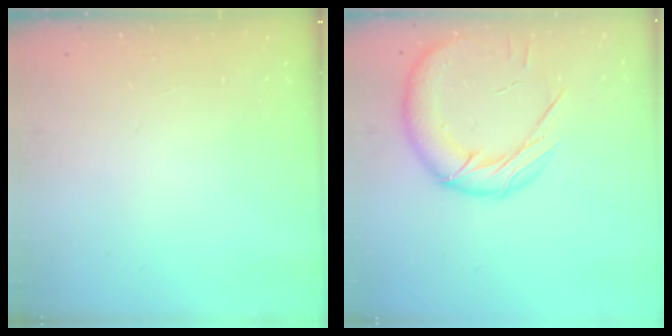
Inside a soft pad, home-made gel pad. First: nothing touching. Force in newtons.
{"total": 18.4, "press": 18.2, "slide": 2.8}